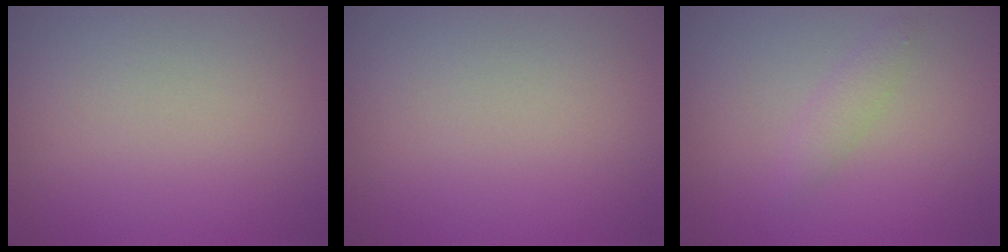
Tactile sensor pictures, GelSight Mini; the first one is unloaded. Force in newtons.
{"total": 0.0}
{"total": 1.4, "press": 1.4, "slide": 0.0}